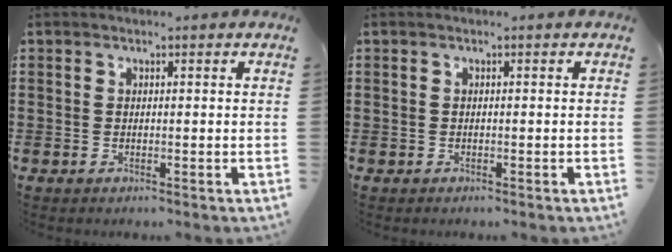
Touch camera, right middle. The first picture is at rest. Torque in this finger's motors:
{"motor_torque": [0.10, 0.01, 0.00, 0.00]}